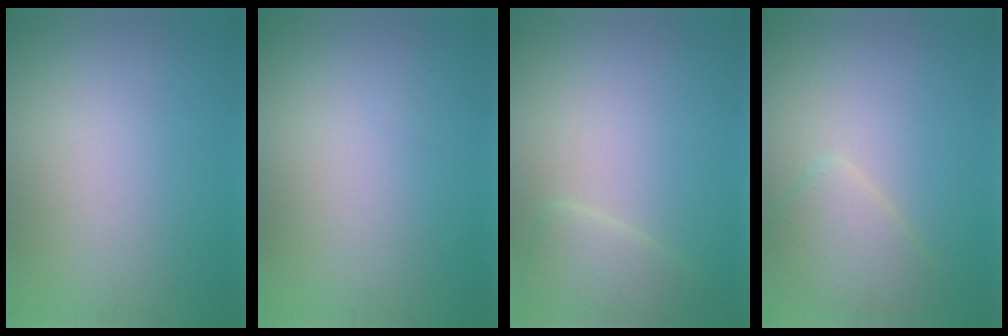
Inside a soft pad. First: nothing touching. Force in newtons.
{"total": 0.0}
{"total": 2.2, "press": 2.1, "slide": 0.3}
{"total": 3.0, "press": 3.0, "slide": 0.2}